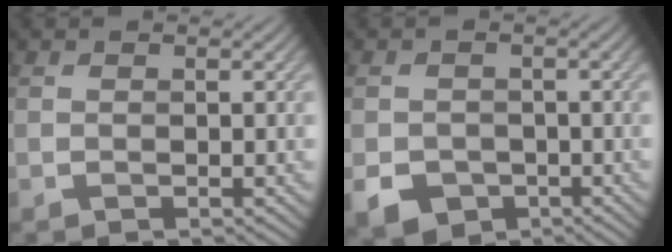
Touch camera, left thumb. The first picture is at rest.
{"total": 4.4, "force": [-1.9, 3.5, 1.7], "torque": [-0.038, -0.016, -0.038]}